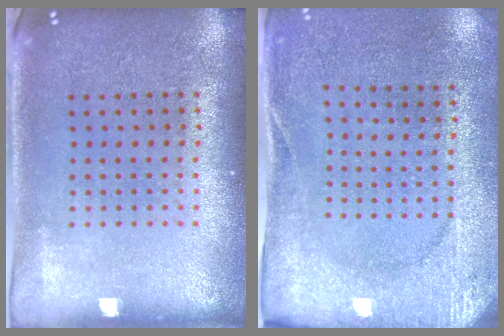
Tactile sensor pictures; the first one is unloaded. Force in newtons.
{"total": 2.6, "press": 2.4, "slide": 1.0}